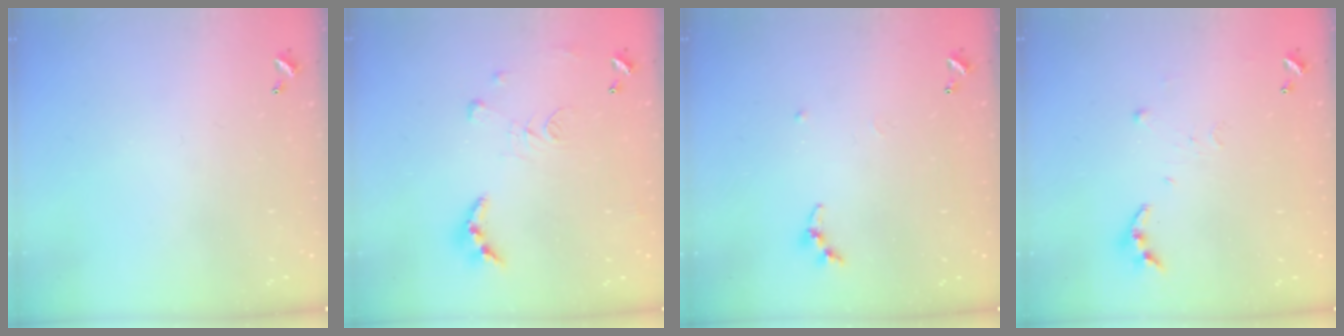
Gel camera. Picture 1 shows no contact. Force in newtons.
{"total": 9.6, "press": 9.5, "slide": 0.9}
{"total": 6.2, "press": 6.1, "slide": 0.7}
{"total": 4.9, "press": 4.8, "slide": 0.5}